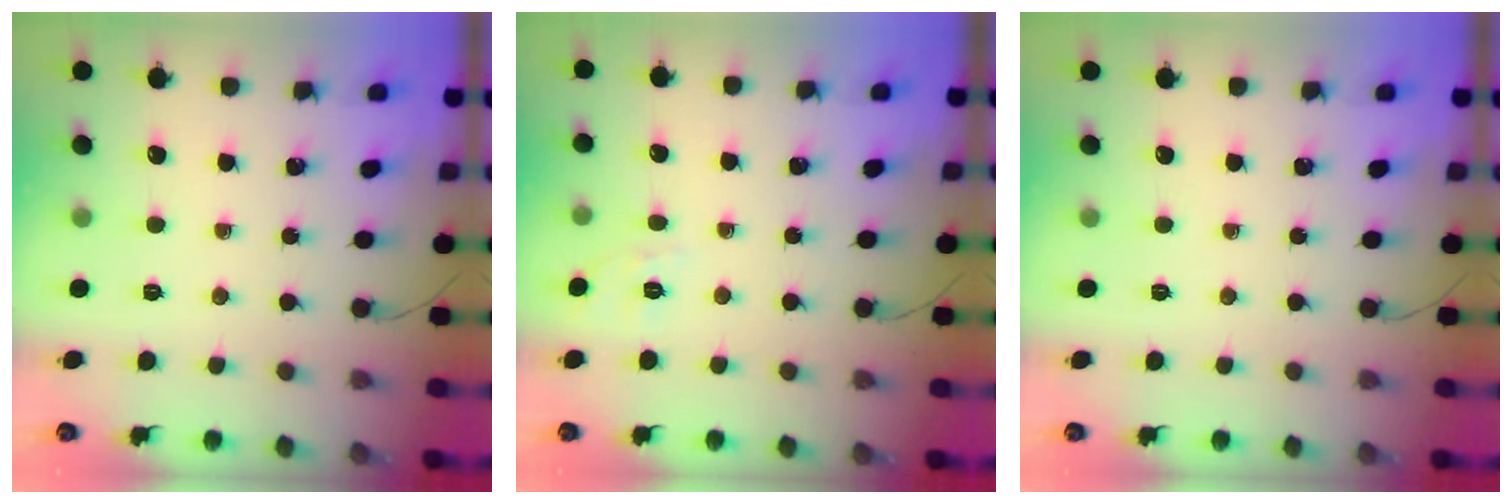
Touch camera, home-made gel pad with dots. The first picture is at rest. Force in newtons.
{"total": 1.5, "press": 0.0, "slide": 1.5}
{"total": 0.0}